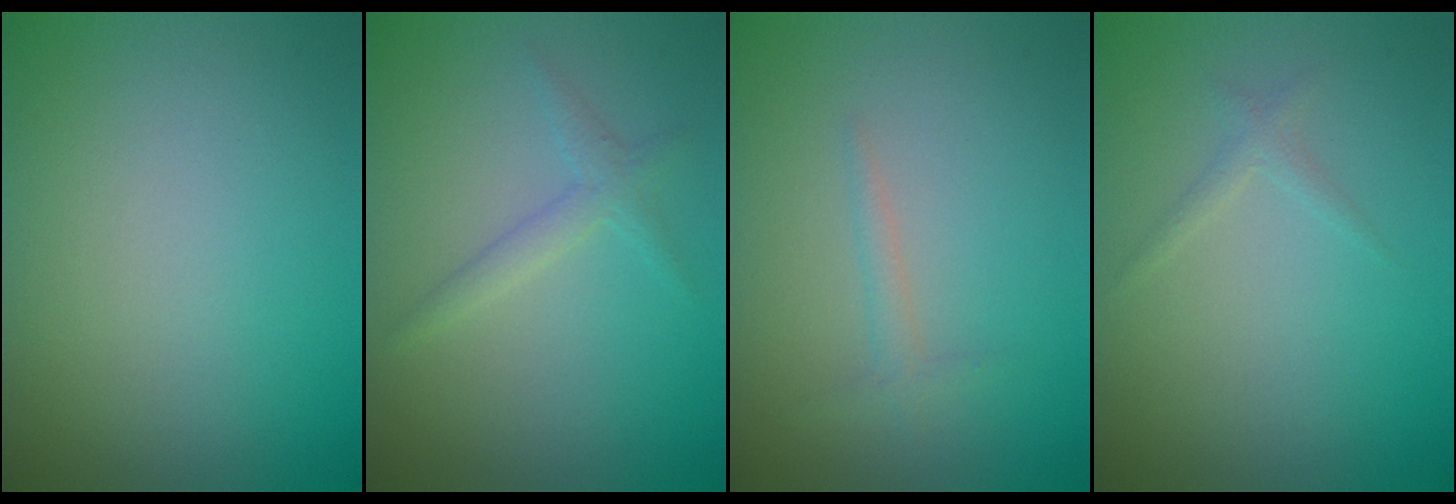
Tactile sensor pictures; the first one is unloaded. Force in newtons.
{"total": 1.7, "press": 1.7, "slide": 0.1}
{"total": 1.1, "press": 1.1, "slide": 0.0}
{"total": 0.9, "press": 0.9, "slide": 0.1}